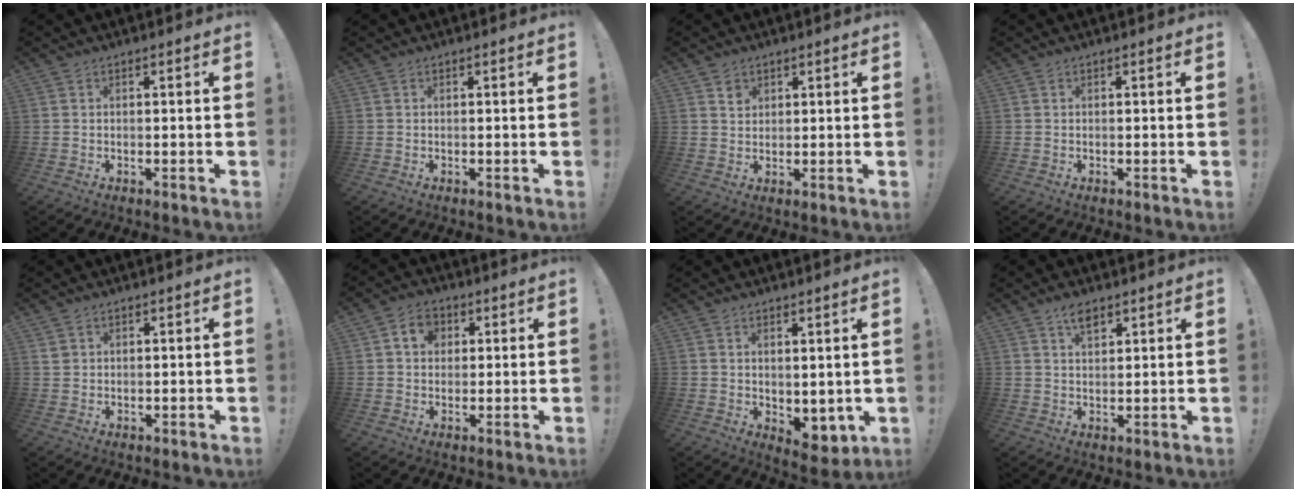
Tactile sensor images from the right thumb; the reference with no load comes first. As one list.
[{"total": 0.0}, {"total": 2.6, "force": [1.6, 2.0, 0.5], "torque": [0.009, -0.012, 0.026]}, {"total": 0.0}, {"total": 1.8, "force": [1.1, 1.4, 0.4], "torque": [-0.001, -0.003, 0.022]}, {"total": 6.6, "force": [2.1, 5.1, 3.6], "torque": [-0.049, 0.004, 0.037]}, {"total": 4.9, "force": [0.4, 3.7, 3.3], "torque": [-0.014, -0.017, 0.017]}, {"total": 4.8, "force": [3.4, 2.2, 2.6], "torque": [-0.036, -0.017, 0.058]}]